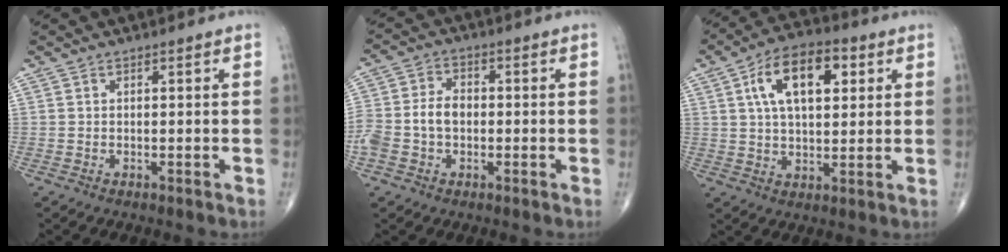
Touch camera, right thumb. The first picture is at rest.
{"total": 8.5, "force": [-1.2, 6.0, 5.9], "torque": [-0.122, 0.027, -0.026]}
{"total": 13.9, "force": [4.4, 7.3, 11.0], "torque": [-0.166, 0.006, 0.069]}